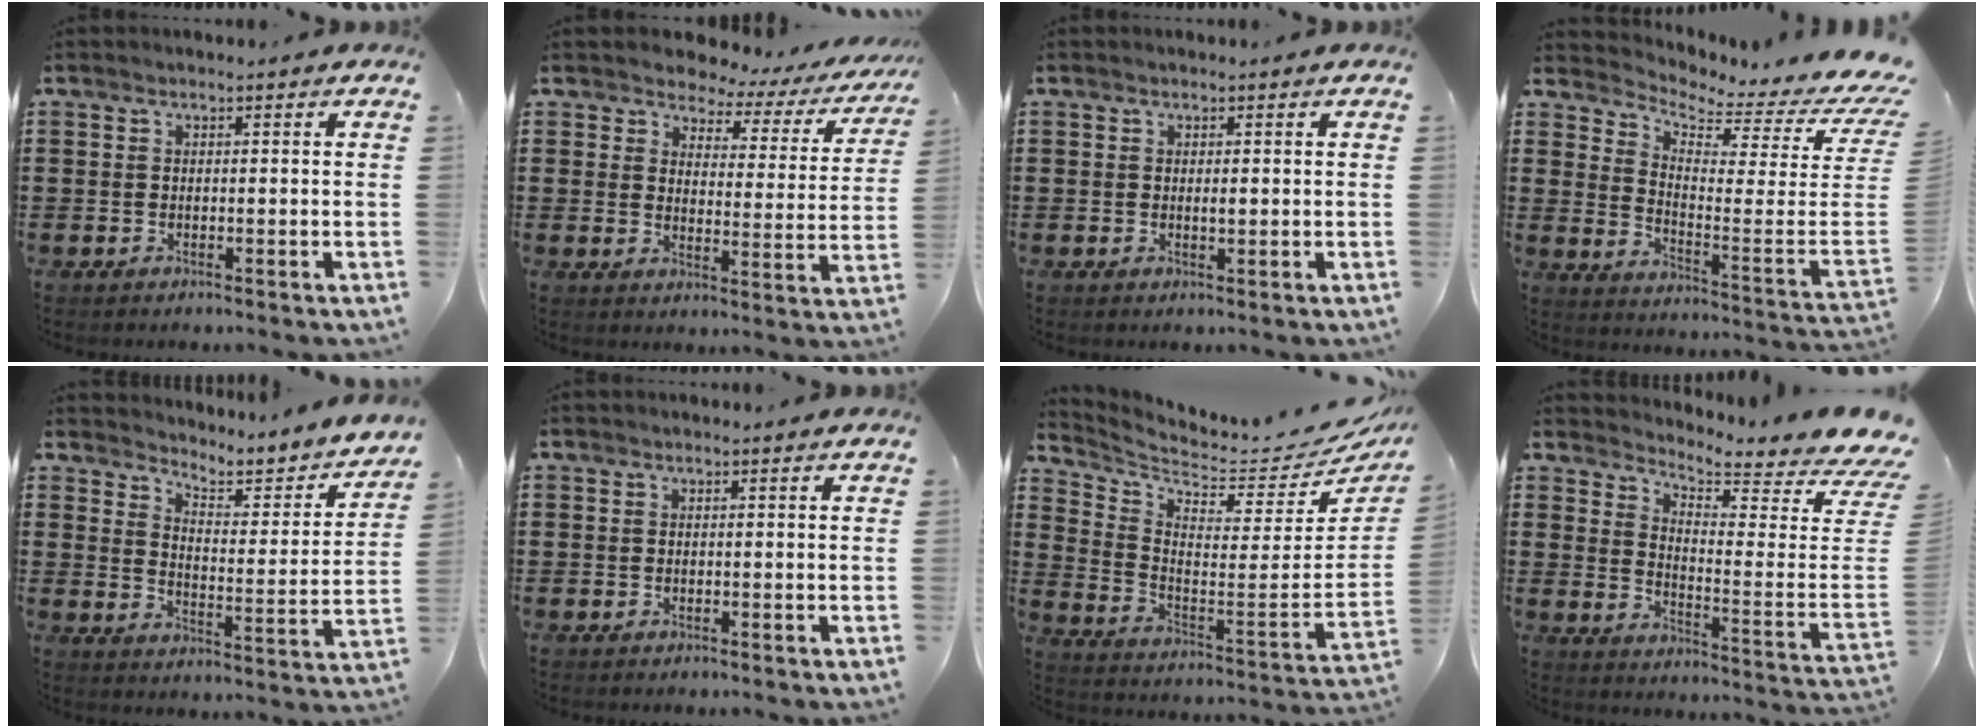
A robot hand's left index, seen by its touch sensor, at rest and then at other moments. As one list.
[{"total": 3.2, "force": [2.7, 1.6, 0.7], "torque": [-0.028, -0.021, 0.038]}, {"total": 1.0, "force": [0.1, 0.3, 1.0], "torque": [-0.019, 0.000, 0.002]}, {"total": 2.9, "force": [2.5, -0.2, 1.4], "torque": [-0.043, -0.051, 0.032]}, {"total": 3.6, "force": [3.5, 0.4, 0.7], "torque": [-0.032, -0.039, 0.050]}, {"total": 0.0}, {"total": 4.3, "force": [3.8, 0.7, 1.8], "torque": [-0.062, -0.054, 0.061]}, {"total": 4.7, "force": [4.5, -0.4, 1.3], "torque": [-0.049, -0.059, 0.072]}]